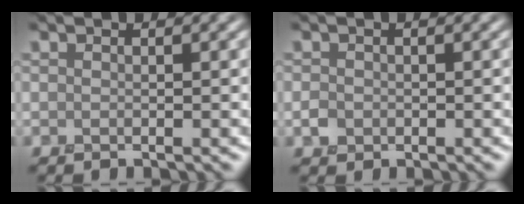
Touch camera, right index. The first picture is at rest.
{"total": 0.8, "force": [-0.3, 0.8, 0.1], "torque": [0.003, 0.000, -0.010]}